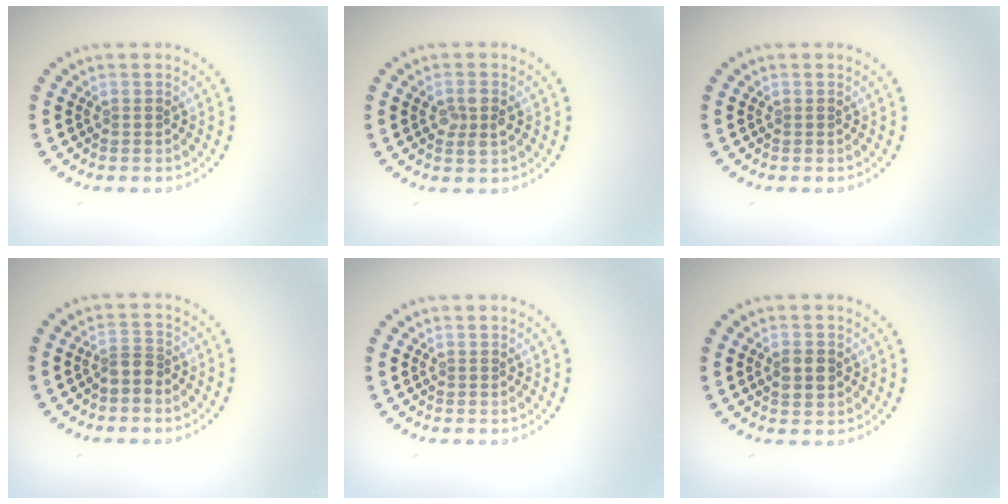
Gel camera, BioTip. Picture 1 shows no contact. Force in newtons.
{"total": 2.0, "press": 1.9, "slide": 0.4}
{"total": 0.0}
{"total": 1.8, "press": 1.5, "slide": 1.1}
{"total": 0.0}
{"total": 2.6, "press": 2.6, "slide": 0.2}